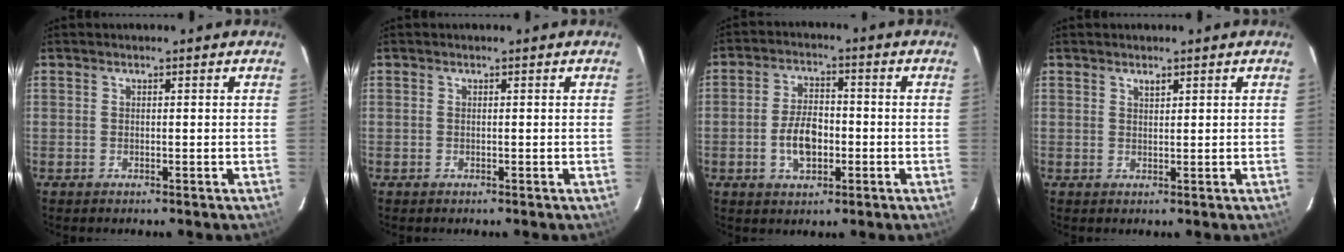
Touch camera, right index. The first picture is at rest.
{"total": 0.0}
{"total": 7.5, "force": [-1.9, 4.2, 5.8], "torque": [-0.113, 0.010, -0.028]}
{"total": 1.1, "force": [0.8, 0.5, 0.6], "torque": [-0.008, 0.001, 0.015]}